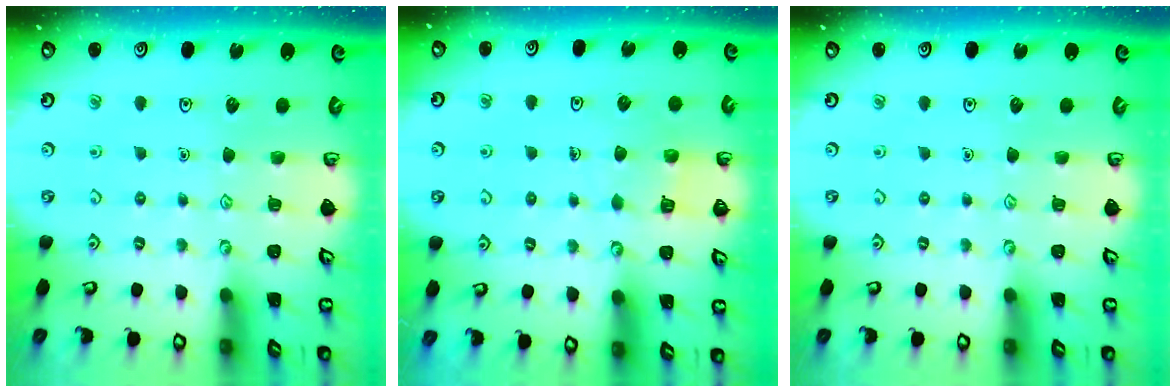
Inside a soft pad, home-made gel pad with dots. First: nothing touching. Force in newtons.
{"total": 3.5, "press": 3.4, "slide": 0.3}
{"total": 0.0}